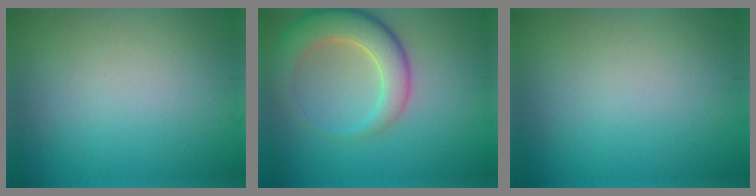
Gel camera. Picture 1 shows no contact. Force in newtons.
{"total": 5.9, "press": 5.9, "slide": 0.6}
{"total": 0.0}